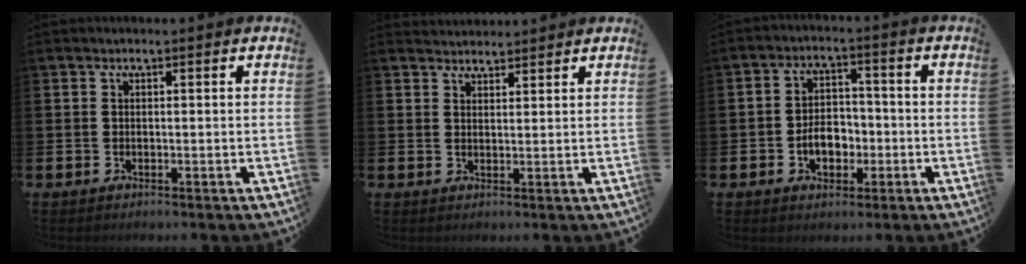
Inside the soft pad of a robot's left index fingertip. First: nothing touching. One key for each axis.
{"total": 2.3, "fx": 2.2, "fy": 0.6, "fz": -0.1, "tx": 0.007, "ty": -0.014, "tz": 0.039}
{"total": 4.7, "fx": -1.7, "fy": 3.1, "fz": 3.0, "tx": -0.040, "ty": 0.002, "tz": -0.038}